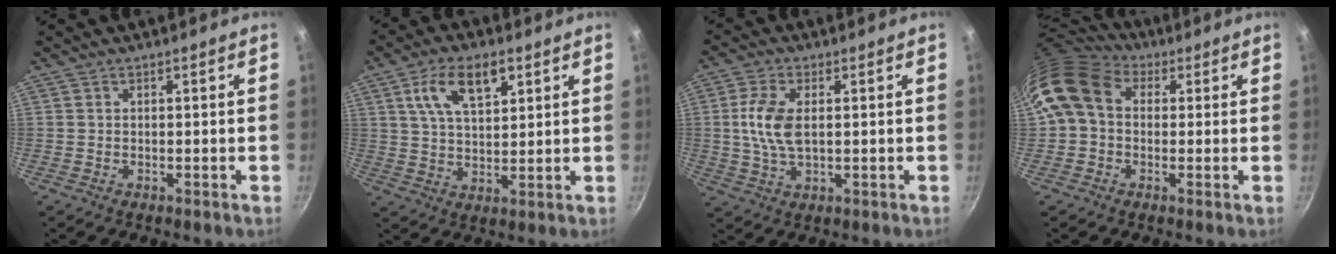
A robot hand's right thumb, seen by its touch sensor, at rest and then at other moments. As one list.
[{"total": 10.9, "force": [4.8, 5.6, 8.0], "torque": [-0.122, -0.009, 0.086]}, {"total": 8.1, "force": [0.8, 4.3, 6.8], "torque": [-0.140, 0.002, 0.014]}, {"total": 11.8, "force": [2.0, 9.2, 7.1], "torque": [-0.119, 0.019, 0.014]}]